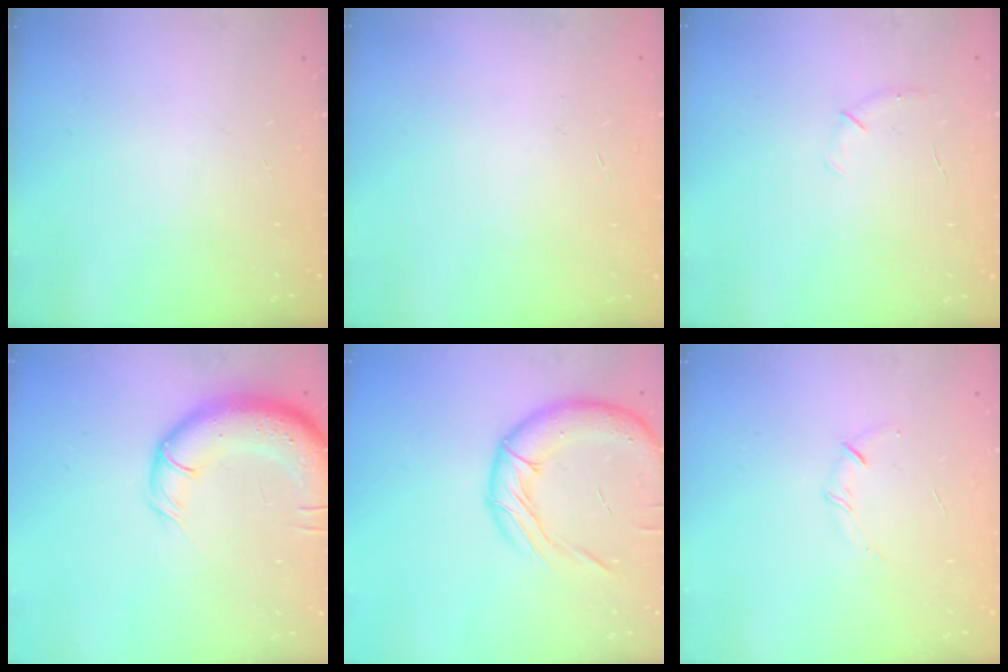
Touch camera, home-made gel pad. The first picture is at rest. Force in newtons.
{"total": 0.6, "press": 0.5, "slide": 0.2}
{"total": 4.1, "press": 4.0, "slide": 1.0}
{"total": 13.7, "press": 13.3, "slide": 3.4}
{"total": 18.1, "press": 17.9, "slide": 2.6}
{"total": 3.7, "press": 3.6, "slide": 1.1}